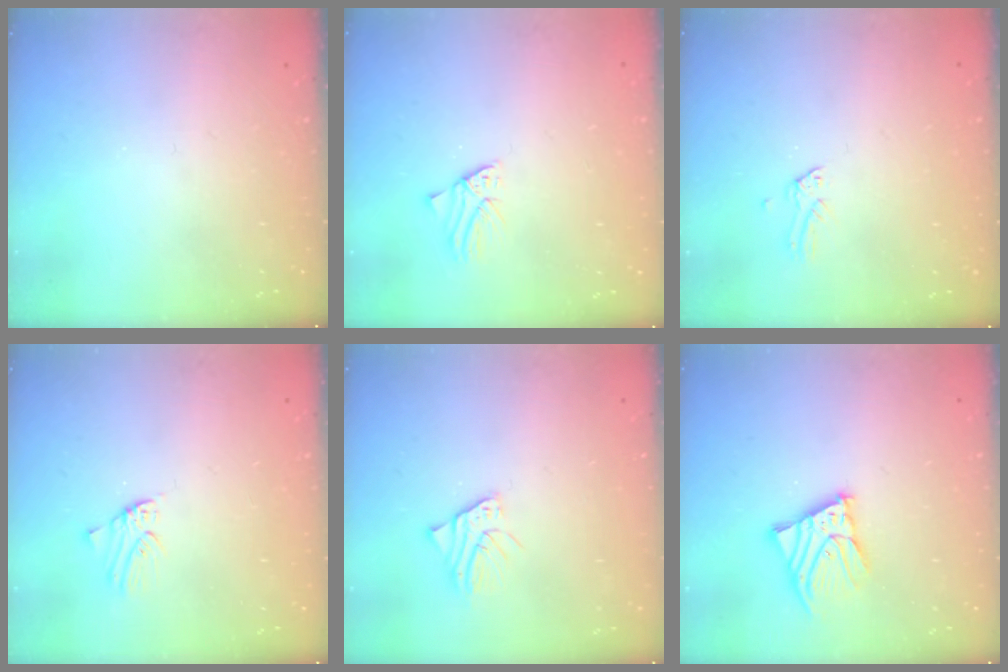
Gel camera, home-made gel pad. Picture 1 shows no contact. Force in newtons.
{"total": 1.4, "press": 1.4, "slide": 0.1}
{"total": 0.0}
{"total": 0.0}
{"total": 3.1, "press": 3.1, "slide": 0.4}
{"total": 8.3, "press": 8.2, "slide": 1.0}